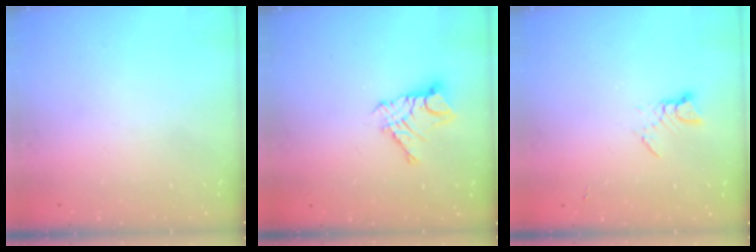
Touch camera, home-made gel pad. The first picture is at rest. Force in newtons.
{"total": 9.3, "press": 9.3, "slide": 0.7}
{"total": 3.7, "press": 3.7, "slide": 0.4}